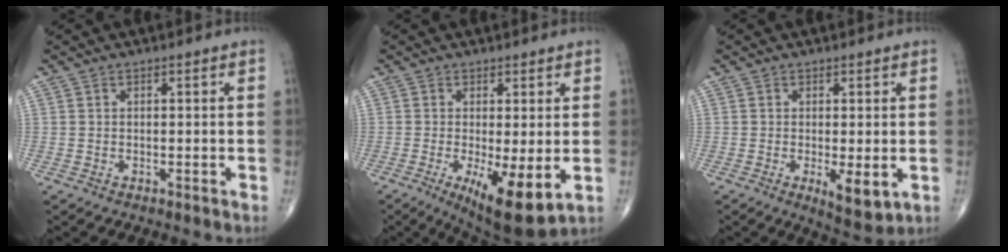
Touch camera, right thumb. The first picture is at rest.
{"total": 10.4, "force": [-2.2, 3.2, 9.6], "torque": [-0.155, -0.027, -0.027]}
{"total": 5.7, "force": [-1.2, 2.0, 5.2], "torque": [-0.081, -0.019, -0.014]}